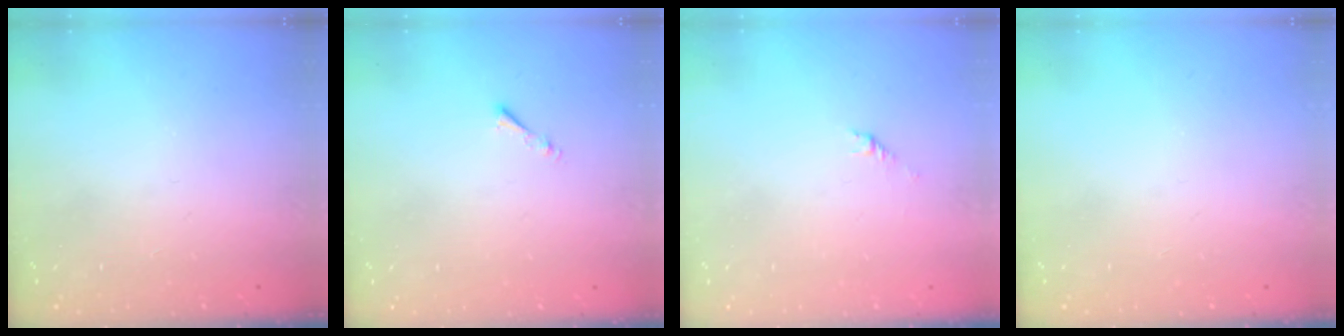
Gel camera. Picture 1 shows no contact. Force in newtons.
{"total": 0.8, "press": 0.7, "slide": 0.3}
{"total": 1.5, "press": 1.4, "slide": 0.5}
{"total": 0.0}